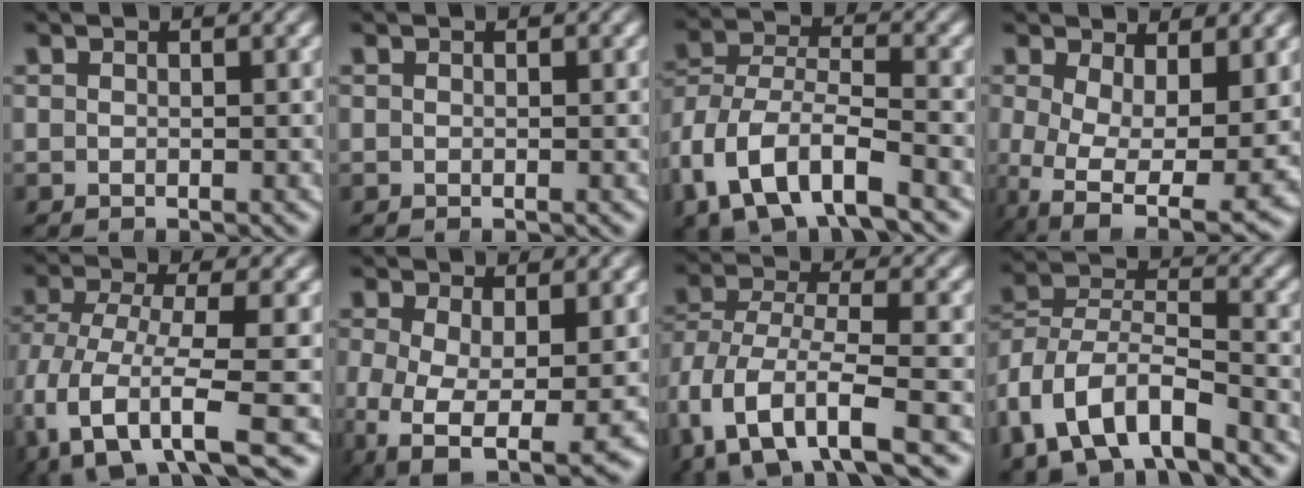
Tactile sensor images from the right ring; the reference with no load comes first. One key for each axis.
{"total": 0.0}
{"total": 7.2, "fx": -1.4, "fy": 5.1, "fz": 4.9, "tx": -0.110, "ty": -0.024, "tz": -0.017}
{"total": 7.9, "fx": -2.3, "fy": 4.8, "fz": 5.8, "tx": -0.120, "ty": -0.056, "tz": -0.015}
{"total": 9.7, "fx": -4.6, "fy": 6.0, "fz": 6.1, "tx": -0.147, "ty": -0.053, "tz": -0.059}
{"total": 9.0, "fx": -3.2, "fy": 6.0, "fz": 5.8, "tx": -0.135, "ty": -0.062, "tz": -0.030}
{"total": 6.4, "fx": -1.6, "fy": 3.5, "fz": 5.1, "tx": -0.117, "ty": -0.029, "tz": -0.008}
{"total": 8.7, "fx": -1.7, "fy": 6.9, "fz": 4.9, "tx": -0.109, "ty": -0.014, "tz": -0.038}